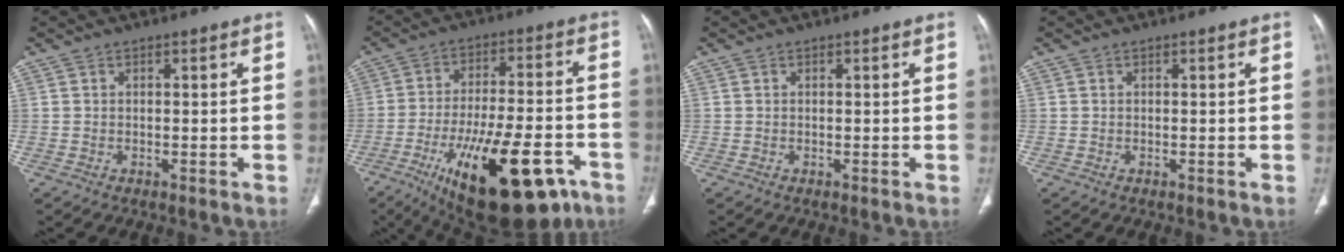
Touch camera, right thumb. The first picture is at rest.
{"total": 25.1, "force": [-12.3, 9.6, 19.6], "torque": [-0.285, 0.042, -0.179]}
{"total": 0.0}
{"total": 0.0}